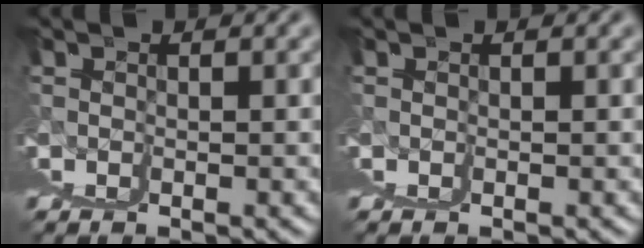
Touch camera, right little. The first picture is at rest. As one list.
[{"total": 0.0}]